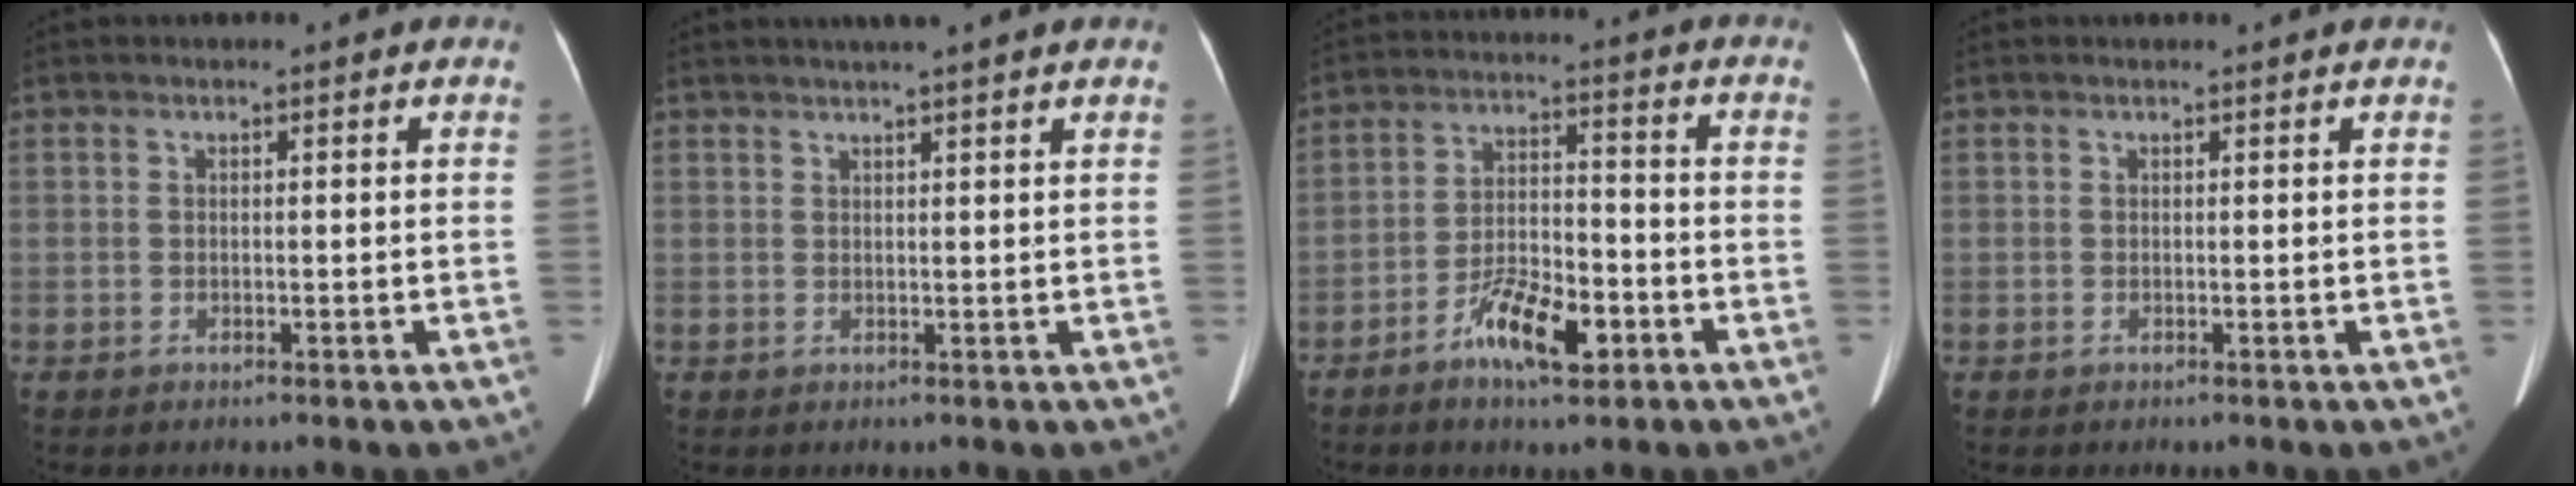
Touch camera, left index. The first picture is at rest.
{"total": 4.9, "force": [4.0, -0.7, 2.8], "torque": [-0.040, 0.021, 0.055]}
{"total": 8.6, "force": [-4.8, 2.8, 6.6], "torque": [-0.126, 0.003, -0.082]}
{"total": 1.0, "force": [0.9, 0.0, 0.3], "torque": [-0.009, 0.004, 0.011]}